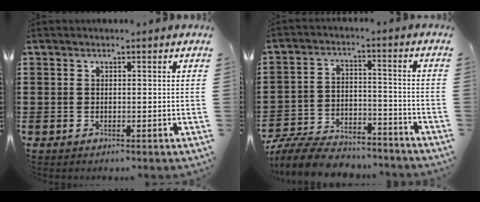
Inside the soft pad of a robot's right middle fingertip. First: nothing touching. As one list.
[{"total": 9.2, "force": [-8.7, 1.8, 2.6], "torque": [-0.049, 0.024, -0.169]}]